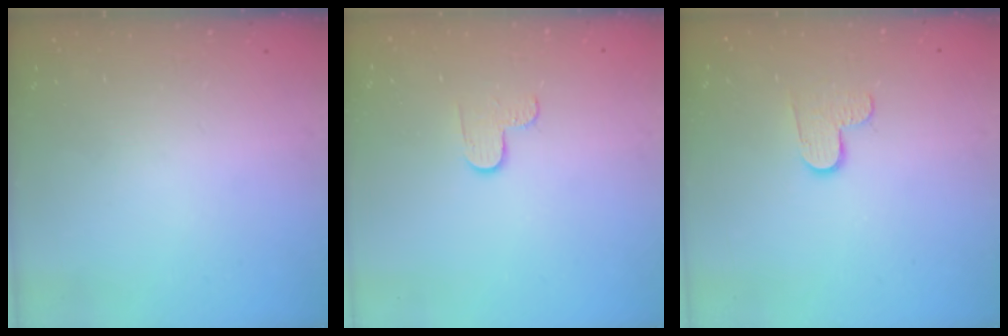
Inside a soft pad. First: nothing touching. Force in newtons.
{"total": 2.9, "press": 2.9, "slide": 0.3}
{"total": 5.5, "press": 5.5, "slide": 0.4}